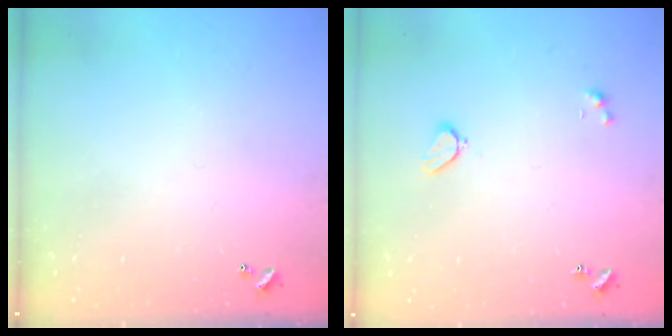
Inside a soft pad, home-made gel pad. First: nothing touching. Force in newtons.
{"total": 2.0, "press": 1.9, "slide": 0.6}